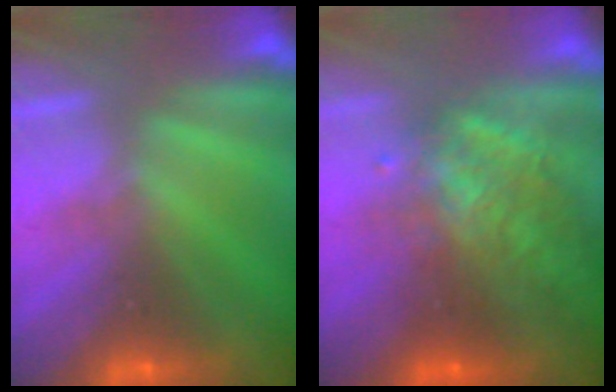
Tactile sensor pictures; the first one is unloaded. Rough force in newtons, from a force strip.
{"total": 5.5}